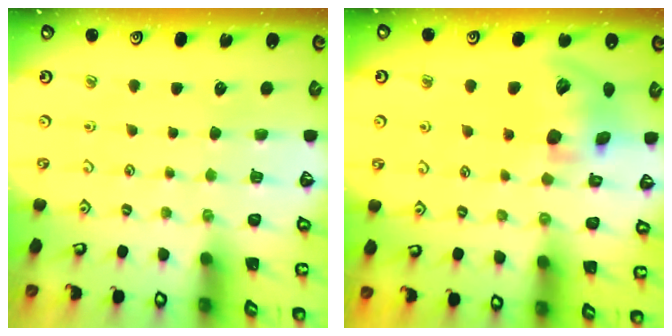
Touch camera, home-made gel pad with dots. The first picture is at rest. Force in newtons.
{"total": 13.9, "press": 13.8, "slide": 2.1}